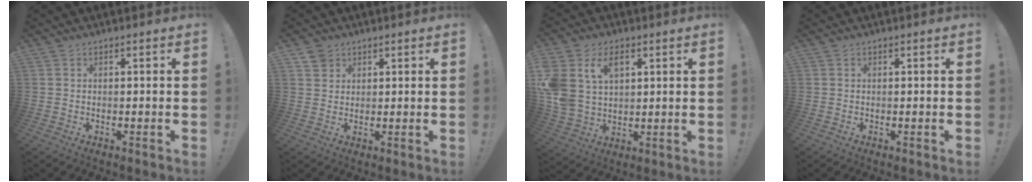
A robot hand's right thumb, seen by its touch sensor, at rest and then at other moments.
{"total": 3.4, "force": [2.3, 2.4, 0.4], "torque": [0.005, -0.013, 0.040]}
{"total": 13.3, "force": [5.5, 9.5, 7.4], "torque": [-0.145, -0.022, 0.107]}
{"total": 0.0}